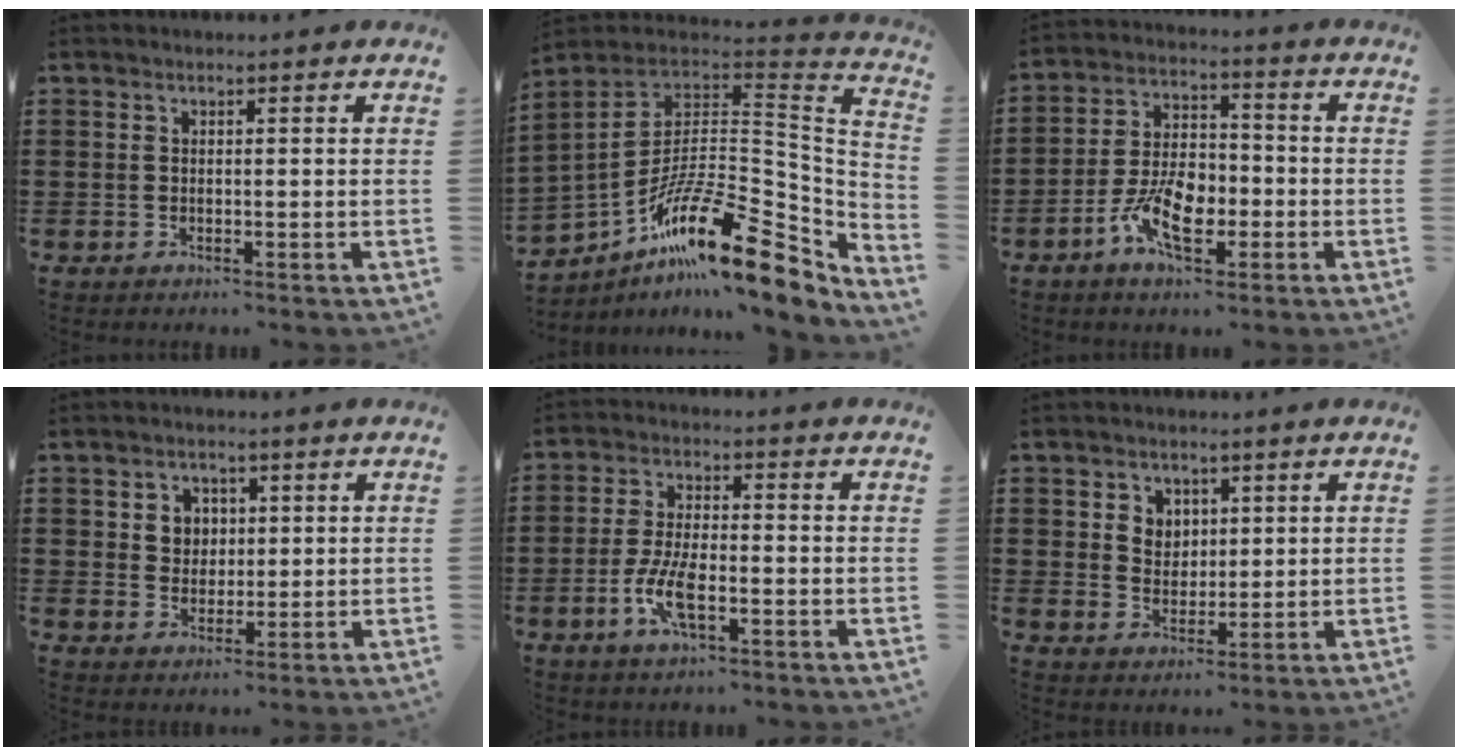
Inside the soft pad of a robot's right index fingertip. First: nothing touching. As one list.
[{"total": 20.0, "force": [-11.9, 5.9, 15.0], "torque": [-0.257, 0.017, -0.215]}, {"total": 8.9, "force": [-3.6, 4.7, 6.6], "torque": [-0.142, 0.003, -0.068]}, {"total": 3.5, "force": [1.1, 3.2, 0.9], "torque": [-0.024, 0.009, 0.017]}, {"total": 6.7, "force": [-2.5, 2.6, 5.7], "torque": [-0.128, -0.005, -0.051]}, {"total": 3.7, "force": [1.8, 3.2, 0.6], "torque": [-0.019, 0.010, 0.032]}]